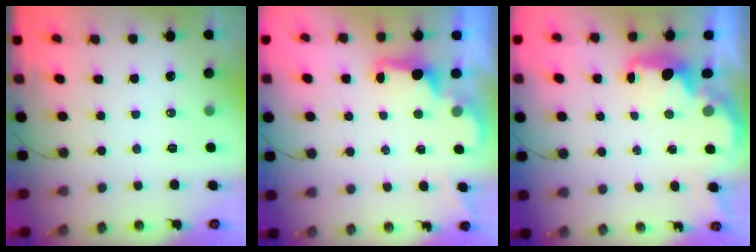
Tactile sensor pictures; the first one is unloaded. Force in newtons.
{"total": 2.8, "press": 2.8, "slide": 0.5}
{"total": 2.8, "press": 2.8, "slide": 0.5}